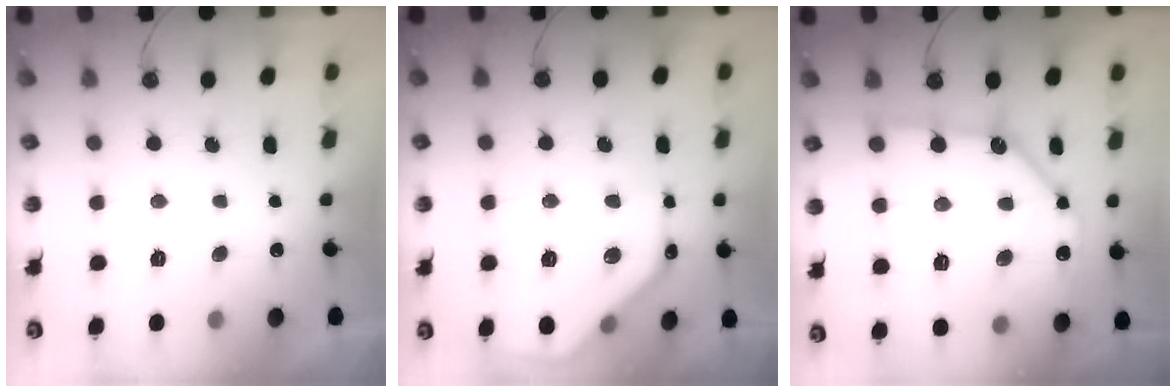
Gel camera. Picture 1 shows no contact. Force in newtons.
{"total": 13.9, "press": 13.8, "slide": 0.7}
{"total": 16.8, "press": 16.6, "slide": 2.1}